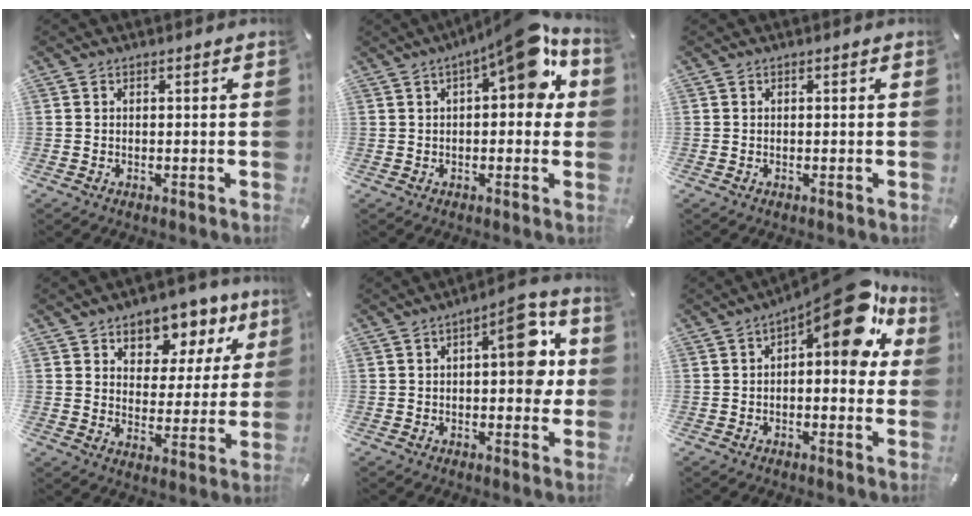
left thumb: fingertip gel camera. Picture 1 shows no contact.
{"total": 11.9, "force": [5.0, 4.4, 10.0], "torque": [-0.121, -0.033, 0.074]}
{"total": 0.0}
{"total": 9.0, "force": [5.8, 6.2, 2.9], "torque": [-0.031, -0.050, 0.097]}
{"total": 12.2, "force": [2.1, 5.3, 10.7], "torque": [-0.122, -0.011, 0.026]}
{"total": 15.3, "force": [7.2, 6.3, 12.0], "torque": [-0.152, -0.053, 0.112]}